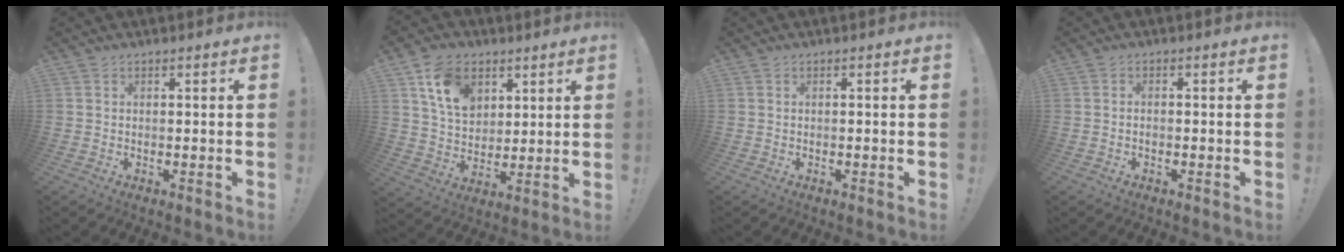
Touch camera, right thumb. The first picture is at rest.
{"total": 13.1, "force": [6.6, 9.3, 6.4], "torque": [-0.109, -0.020, 0.130]}
{"total": 0.0}
{"total": 0.7, "force": [-0.5, 0.4, 0.3], "torque": [-0.005, 0.003, -0.008]}